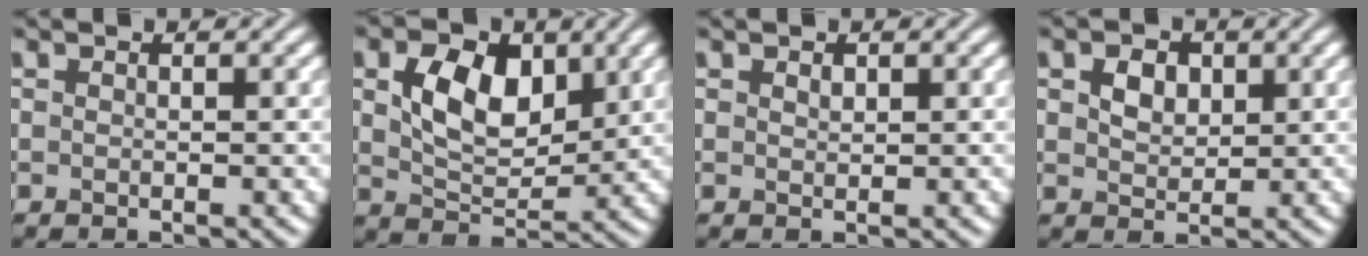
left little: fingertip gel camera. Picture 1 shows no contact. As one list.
[{"total": 6.3, "force": [1.9, 3.9, 4.5], "torque": [-0.088, -0.002, 0.035]}, {"total": 0.7, "force": [0.5, 0.4, 0.3], "torque": [-0.008, -0.001, 0.010]}, {"total": 2.5, "force": [0.9, 1.8, 1.5], "torque": [-0.033, 0.001, 0.016]}]